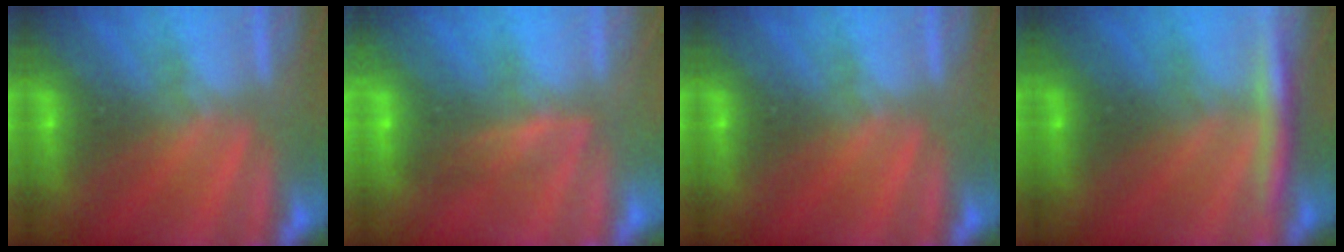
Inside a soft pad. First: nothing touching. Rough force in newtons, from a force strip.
{"total": 1.8}
{"total": 0.0}
{"total": 4.1}